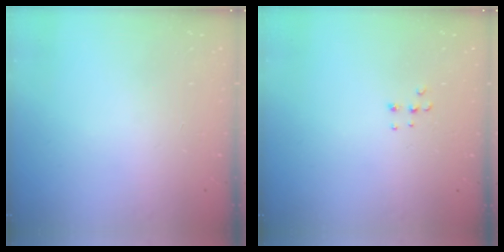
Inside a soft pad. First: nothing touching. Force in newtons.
{"total": 4.4, "press": 4.4, "slide": 0.5}